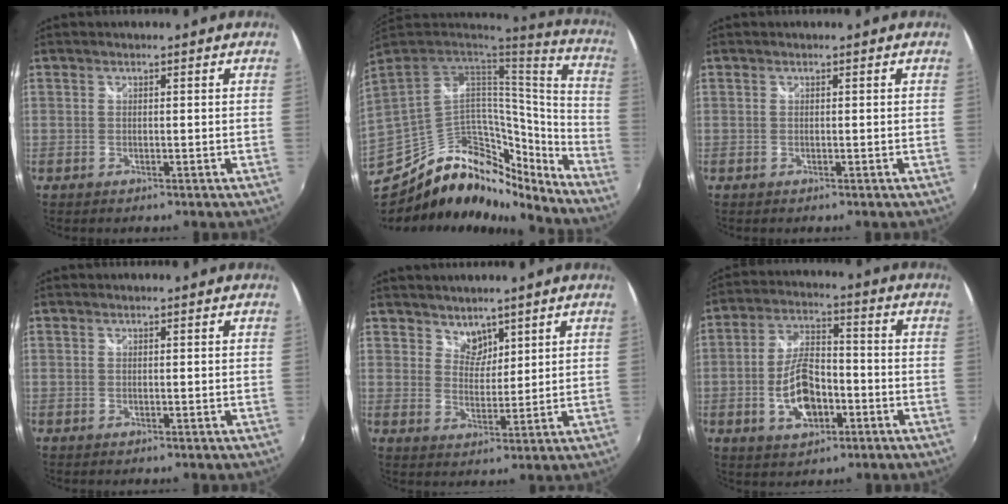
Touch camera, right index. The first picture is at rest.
{"total": 25.8, "force": [-18.6, 14.3, 10.7], "torque": [-0.240, 0.038, -0.296]}
{"total": 0.0}
{"total": 0.0}
{"total": 4.0, "force": [3.2, 2.3, 0.6], "torque": [0.001, 0.006, 0.059]}
{"total": 10.4, "force": [-3.5, 5.3, 8.3], "torque": [-0.166, 0.009, -0.054]}